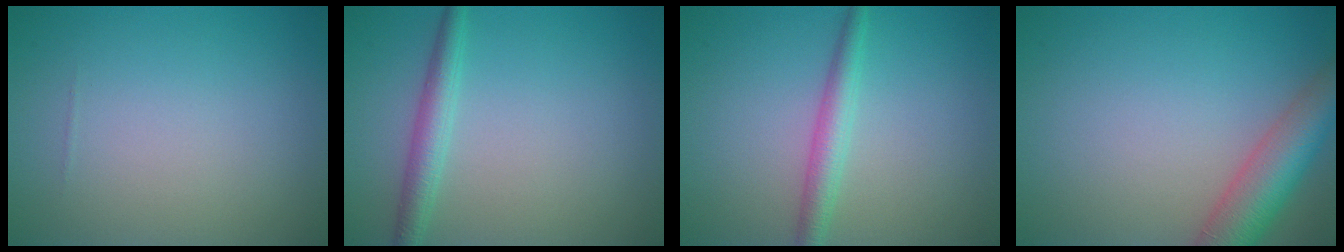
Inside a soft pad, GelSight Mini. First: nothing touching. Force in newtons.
{"total": 2.4, "press": 2.4, "slide": 0.1}
{"total": 2.6, "press": 2.6, "slide": 0.1}
{"total": 6.0, "press": 6.0, "slide": 0.4}